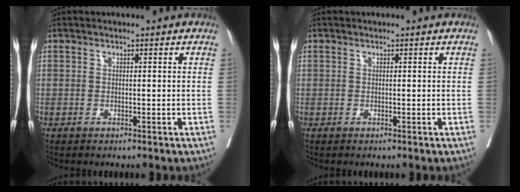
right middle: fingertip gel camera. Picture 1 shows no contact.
{"total": 0.0}